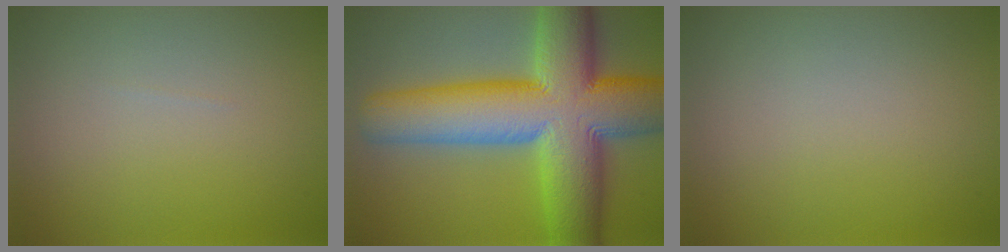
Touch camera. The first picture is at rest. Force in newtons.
{"total": 15.5, "press": 15.5, "slide": 0.4}
{"total": 0.0}